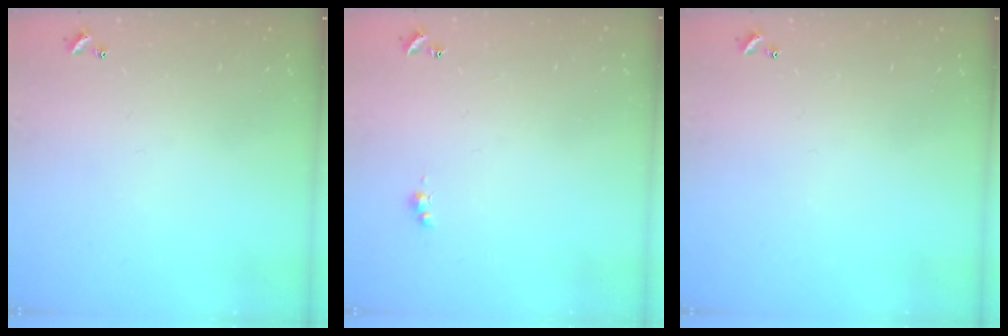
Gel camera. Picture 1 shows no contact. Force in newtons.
{"total": 1.1, "press": 1.1, "slide": 0.3}
{"total": 0.0}